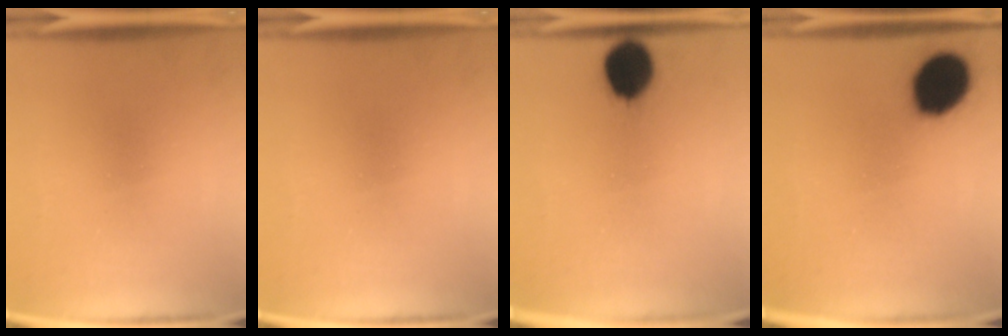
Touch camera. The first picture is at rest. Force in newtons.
{"total": 0.0}
{"total": 9.5}
{"total": 13.9}